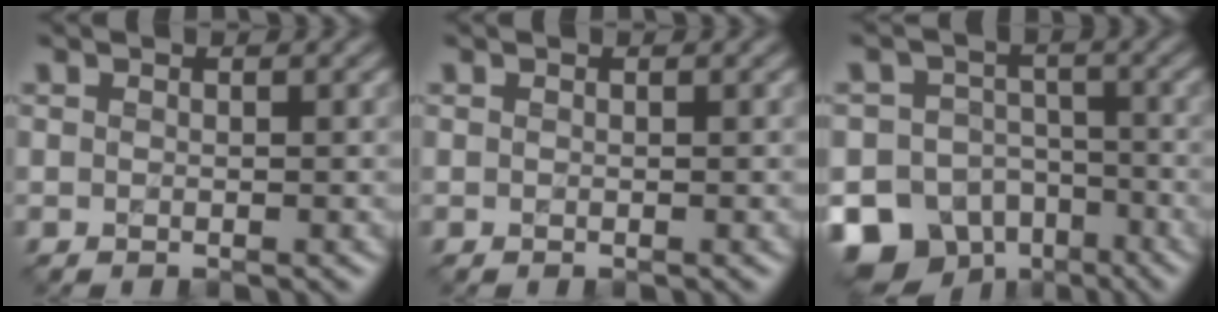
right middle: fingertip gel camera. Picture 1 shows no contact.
{"total": 0.0}
{"total": 11.3, "force": [-7.2, 8.1, 3.1], "torque": [-0.049, -0.020, -0.125]}